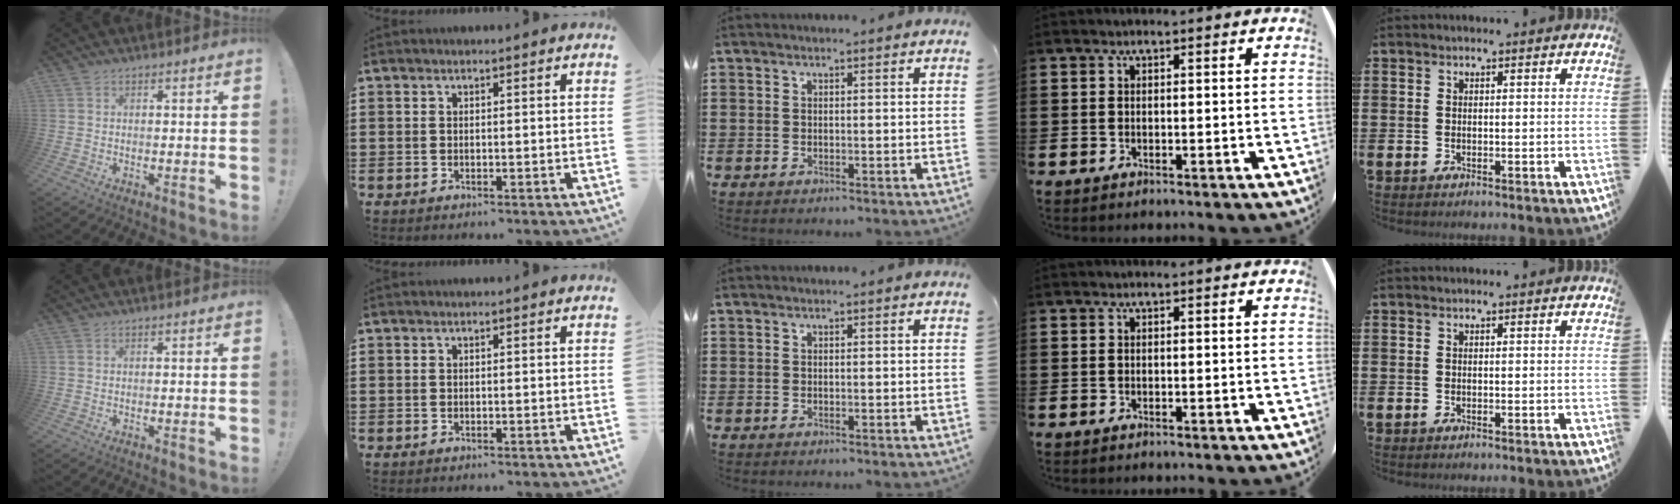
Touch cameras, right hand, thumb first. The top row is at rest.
{}